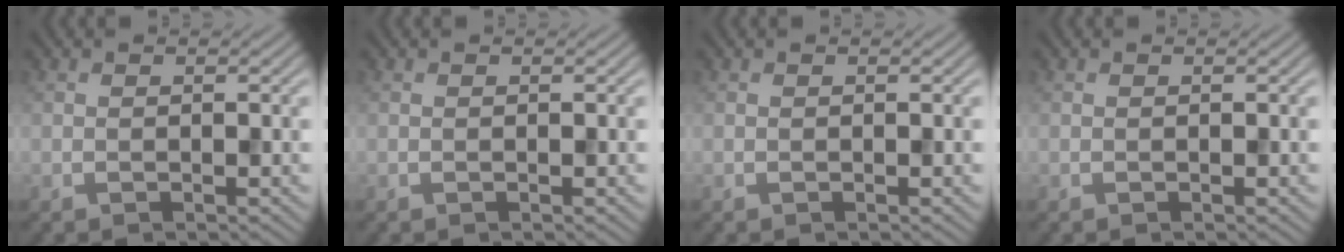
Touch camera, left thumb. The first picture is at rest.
{"total": 0.0}
{"total": 0.0}
{"total": 0.0}